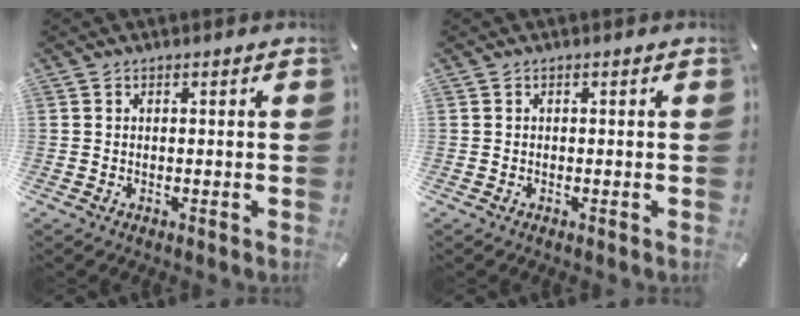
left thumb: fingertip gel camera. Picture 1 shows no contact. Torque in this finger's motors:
{"motor_torque": [0.00, 0.00, 0.01, -0.01, 0.00]}